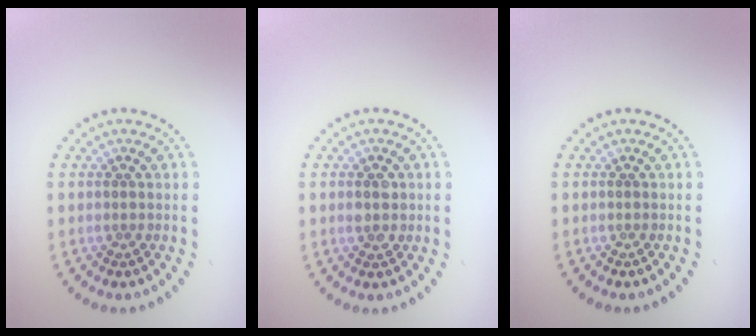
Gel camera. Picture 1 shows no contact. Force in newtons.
{"total": 1.5, "press": 1.5, "slide": 0.2}
{"total": 0.0}